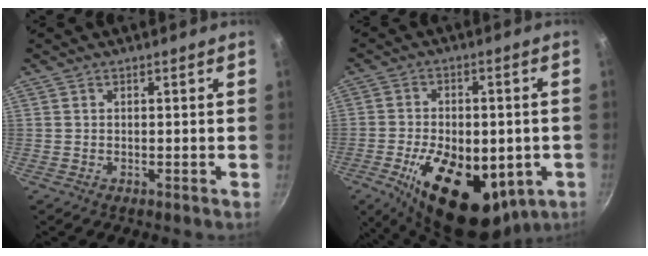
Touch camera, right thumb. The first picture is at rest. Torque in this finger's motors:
{"motor_torque": [0.09, 1.53, 1.97, -0.81, 0.61]}